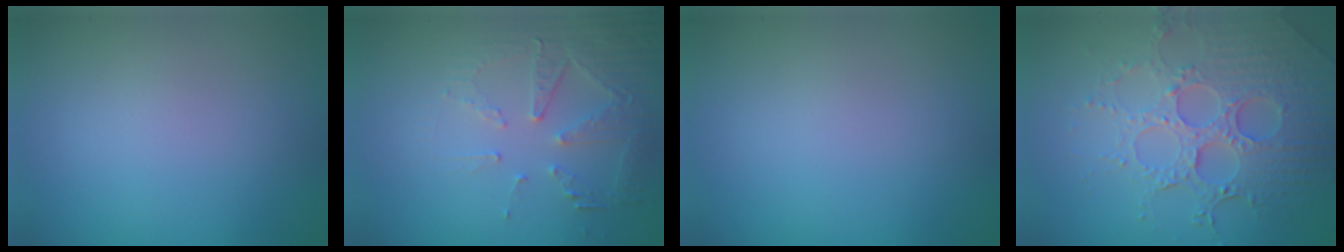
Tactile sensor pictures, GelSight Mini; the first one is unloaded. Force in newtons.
{"total": 5.3, "press": 3.6, "slide": 3.8}
{"total": 0.0}
{"total": 7.4, "press": 5.5, "slide": 4.9}